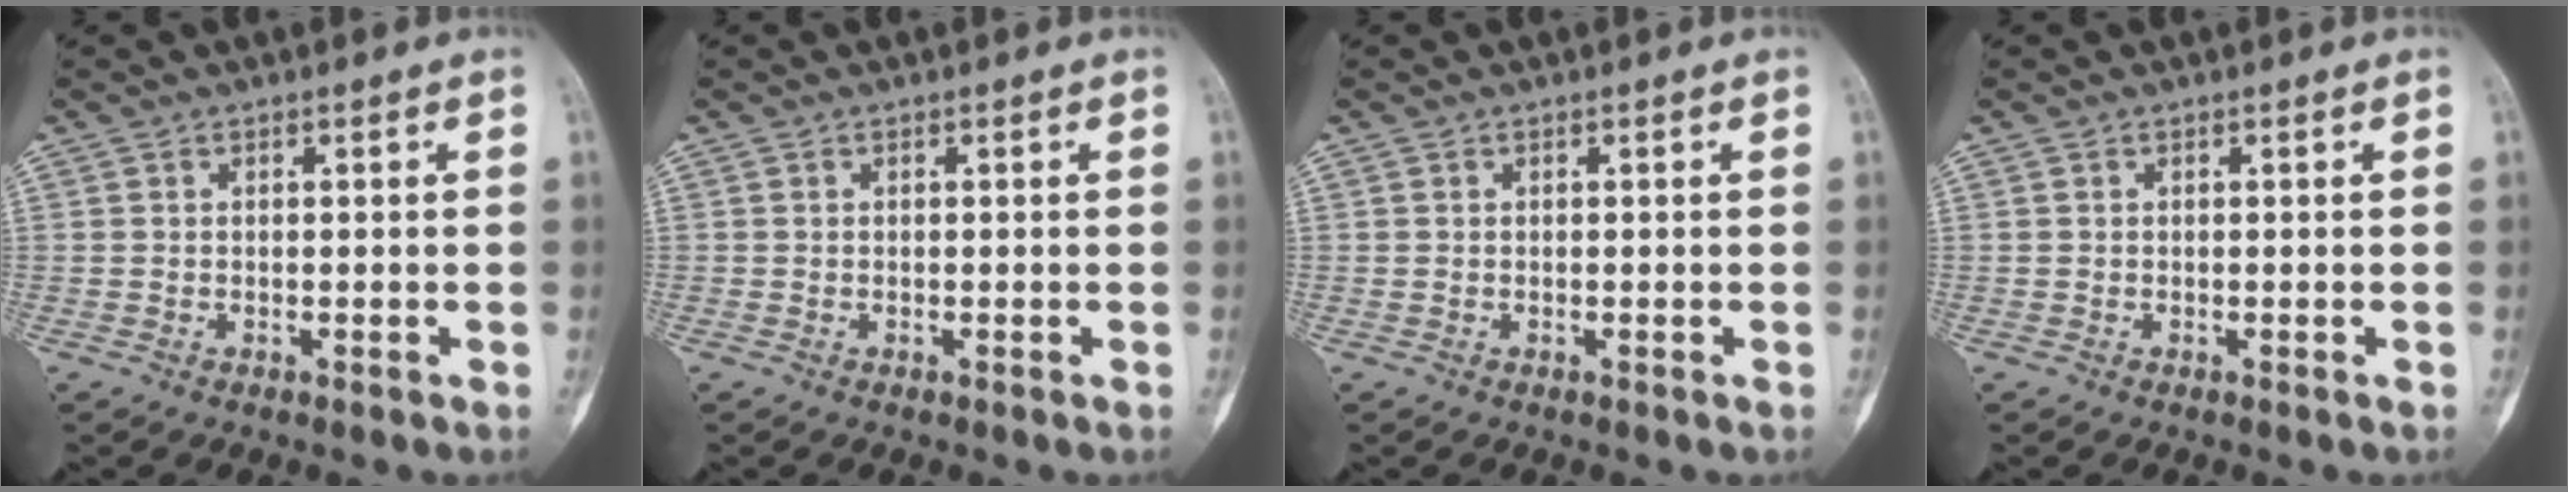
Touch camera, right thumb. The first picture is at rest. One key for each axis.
{"total": 0.0}
{"total": 0.0}
{"total": 0.0}